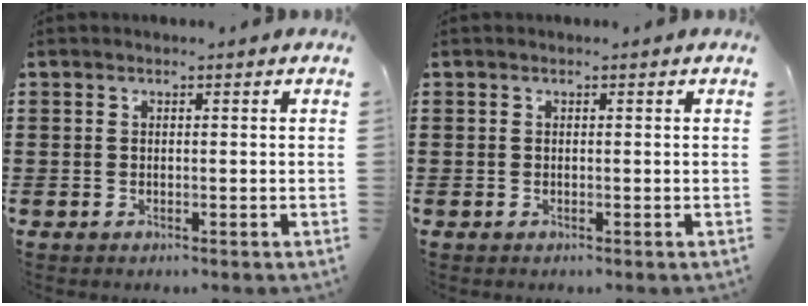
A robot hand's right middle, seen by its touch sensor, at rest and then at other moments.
{"total": 0.0}